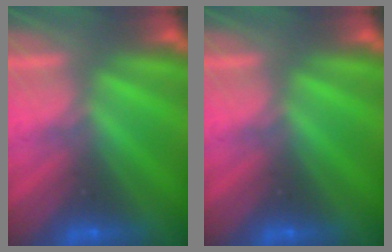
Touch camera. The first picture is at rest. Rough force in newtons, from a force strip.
{"total": 0.0}